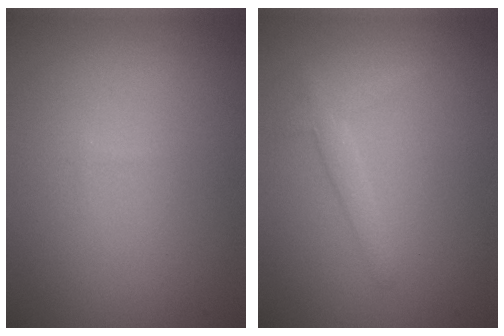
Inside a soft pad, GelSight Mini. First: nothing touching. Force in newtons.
{"total": 1.7, "press": 1.7, "slide": 0.1}